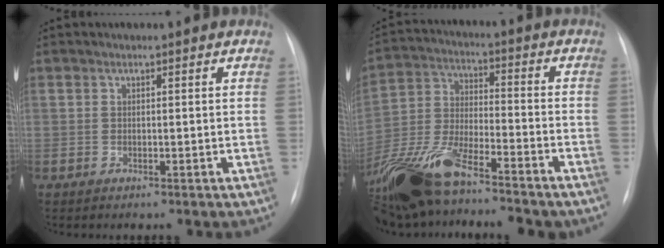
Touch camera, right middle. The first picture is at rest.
{"total": 17.9, "force": [-13.4, 4.0, 11.1], "torque": [-0.260, -0.023, -0.246]}